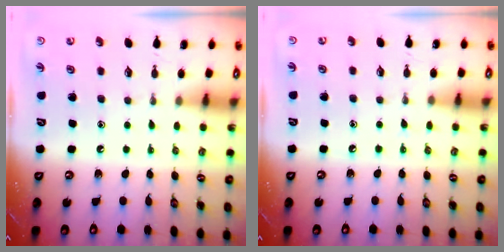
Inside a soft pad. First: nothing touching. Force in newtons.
{"total": 6.5, "press": 6.5, "slide": 0.7}